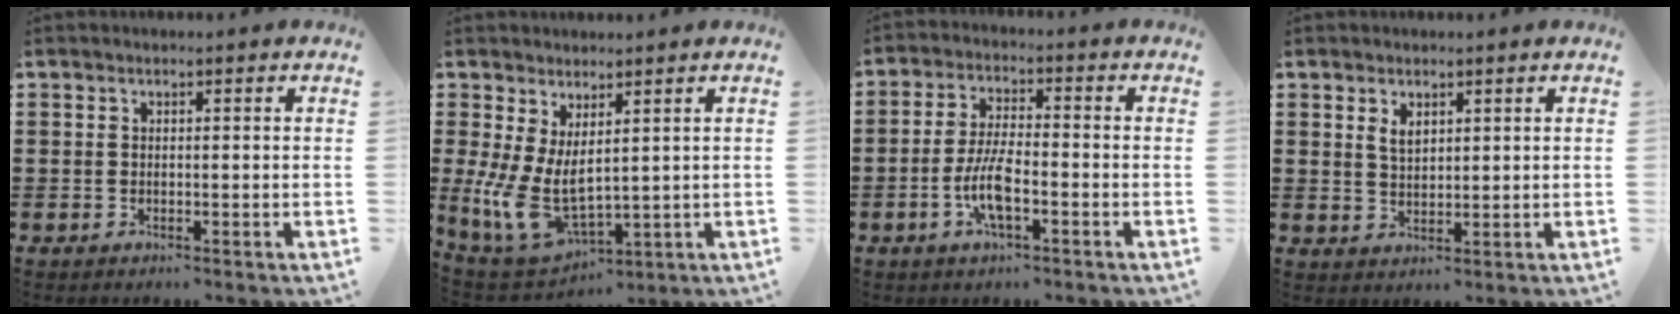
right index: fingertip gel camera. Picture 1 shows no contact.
{"total": 7.9, "force": [0.5, 4.3, 6.6], "torque": [-0.172, -0.027, 0.013]}
{"total": 6.7, "force": [-2.3, 1.9, 6.0], "torque": [-0.142, -0.010, -0.052]}
{"total": 2.3, "force": [1.4, 1.2, 1.3], "torque": [-0.029, 0.003, 0.026]}